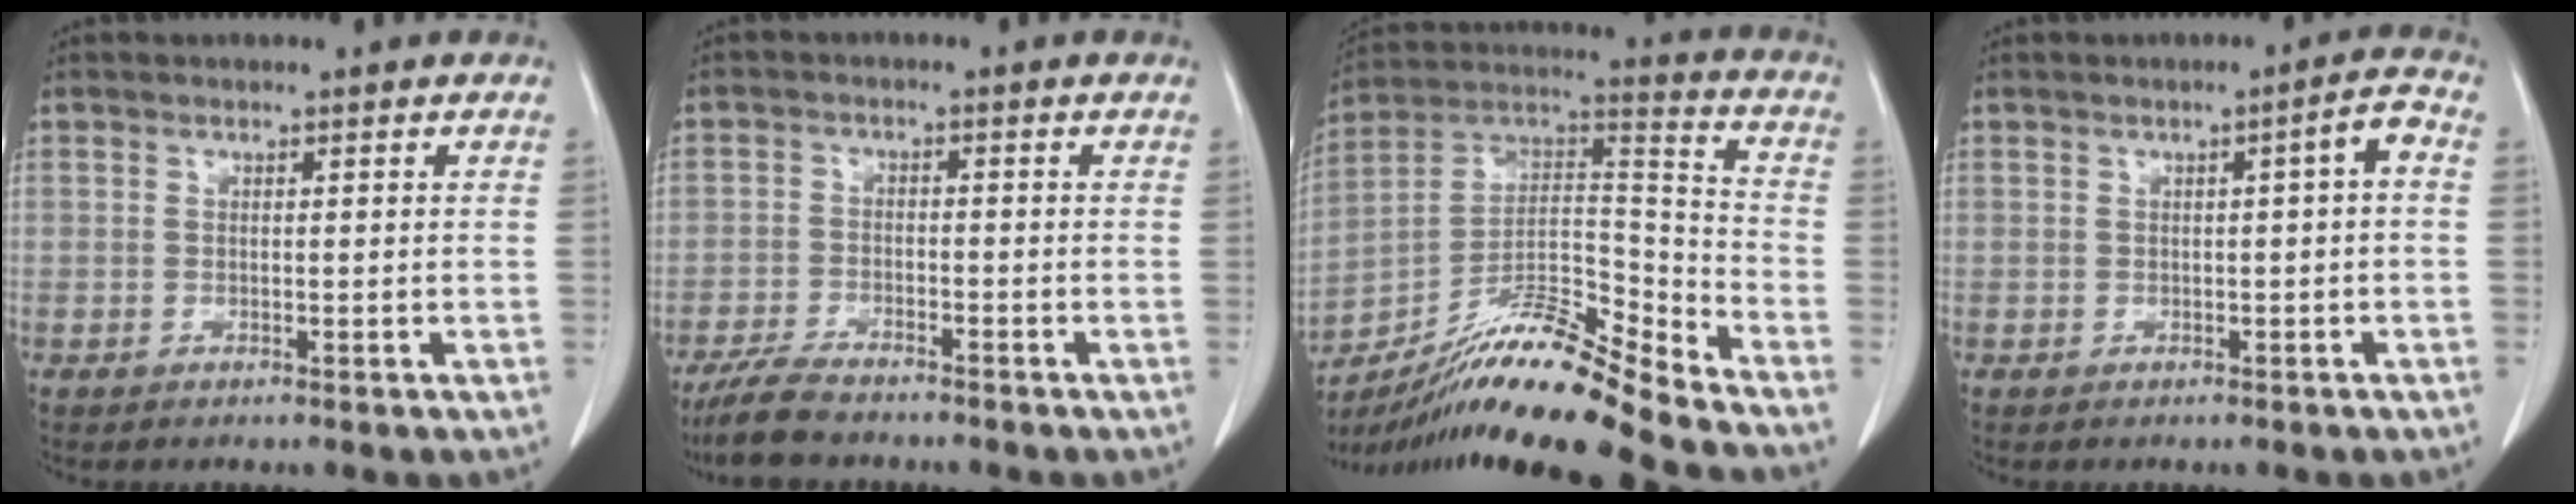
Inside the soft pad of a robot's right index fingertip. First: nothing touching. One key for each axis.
{"total": 6.1, "fx": -5.2, "fy": 1.5, "fz": 2.7, "tx": -0.056, "ty": -0.014, "tz": -0.095}
{"total": 17.6, "fx": -14.3, "fy": -0.3, "fz": 10.3, "tx": -0.188, "ty": 0.020, "tz": -0.256}
{"total": 2.9, "fx": 0.2, "fy": -0.1, "fz": 2.9, "tx": -0.042, "ty": 0.008, "tz": 0.004}